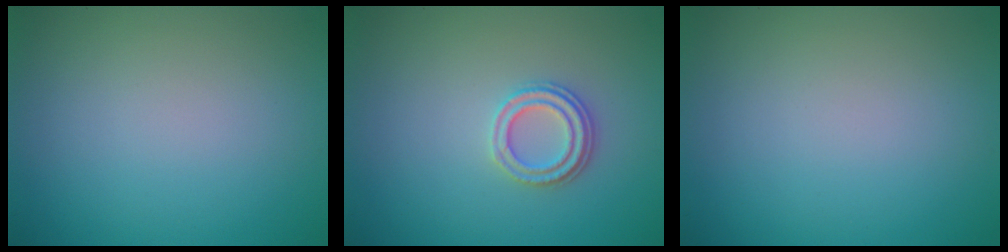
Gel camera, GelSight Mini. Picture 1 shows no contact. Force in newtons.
{"total": 2.3, "press": 2.1, "slide": 1.0}
{"total": 0.0}